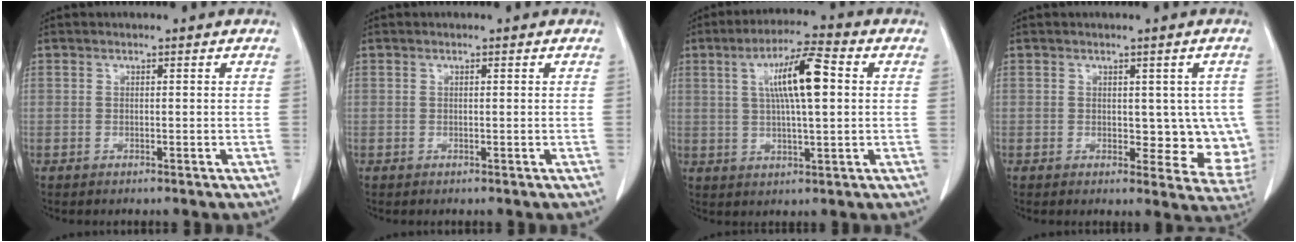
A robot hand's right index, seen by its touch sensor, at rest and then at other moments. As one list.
[{"total": 0.0}, {"total": 9.9, "force": [2.2, 1.6, 9.5], "torque": [-0.169, 0.016, 0.035]}, {"total": 7.3, "force": [0.4, 4.4, 5.7], "torque": [-0.031, 0.001, 0.009]}]